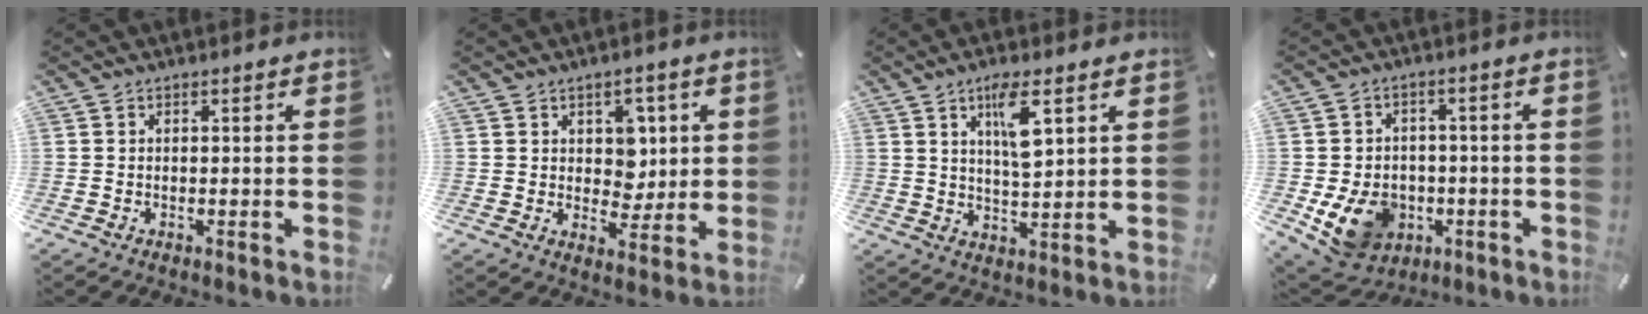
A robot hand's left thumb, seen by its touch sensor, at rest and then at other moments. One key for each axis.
{"total": 7.2, "fx": 2.1, "fy": 6.2, "fz": 2.9, "tx": -0.030, "ty": -0.005, "tz": 0.033}
{"total": 8.4, "fx": 3.9, "fy": 2.4, "fz": 7.1, "tx": -0.123, "ty": -0.009, "tz": 0.061}
{"total": 12.2, "fx": -3.7, "fy": 9.8, "fz": 6.2, "tx": -0.129, "ty": 0.020, "tz": -0.057}